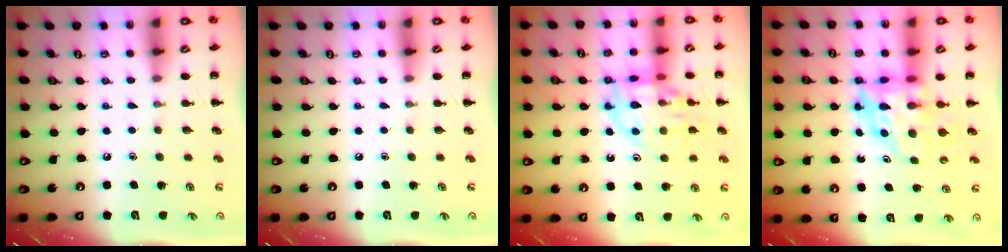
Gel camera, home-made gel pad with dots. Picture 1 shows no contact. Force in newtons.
{"total": 0.0}
{"total": 14.8, "press": 14.6, "slide": 2.0}
{"total": 7.3, "press": 7.0, "slide": 2.2}